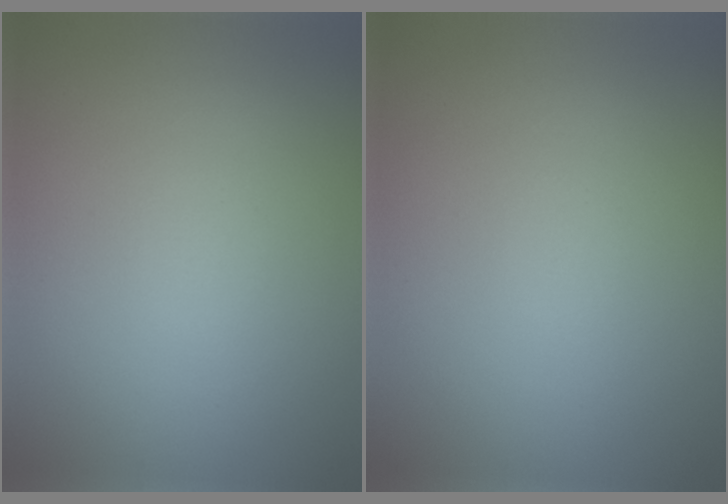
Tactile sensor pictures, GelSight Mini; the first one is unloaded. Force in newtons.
{"total": 0.0}